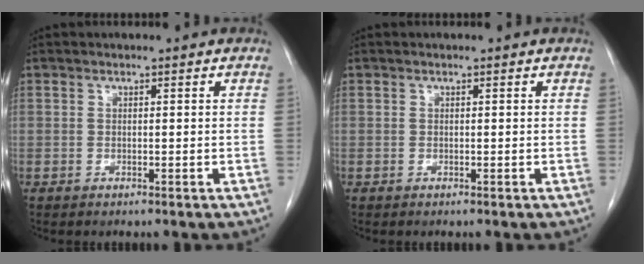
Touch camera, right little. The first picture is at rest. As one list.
[{"total": 0.0}]